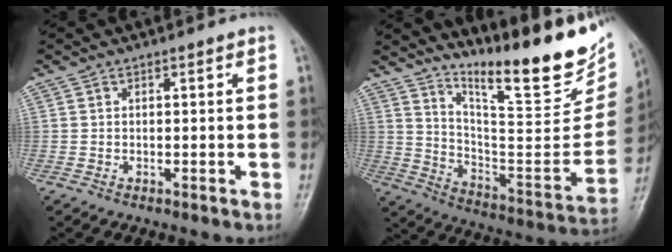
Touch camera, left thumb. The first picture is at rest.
{"total": 23.6, "force": [17.6, 5.5, 14.8], "torque": [-0.183, -0.112, 0.277]}